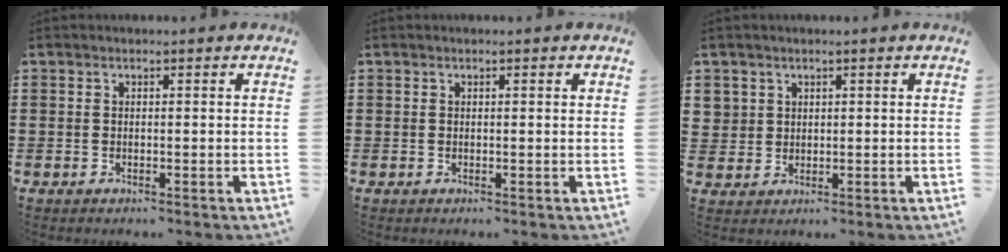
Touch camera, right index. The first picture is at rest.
{"total": 0.0}
{"total": 2.5, "force": [1.3, 2.1, 0.2], "torque": [-0.013, 0.010, 0.025]}